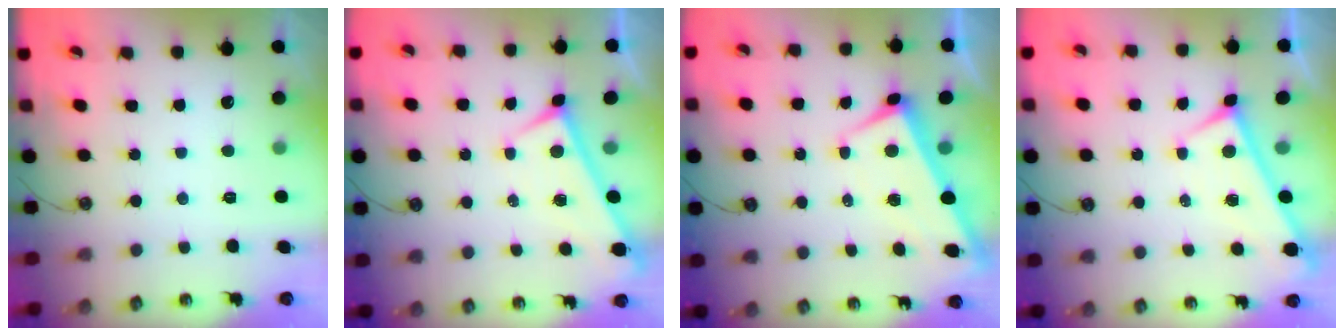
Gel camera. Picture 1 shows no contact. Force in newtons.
{"total": 0.0}
{"total": 1.6, "press": 1.2, "slide": 1.0}
{"total": 0.0}